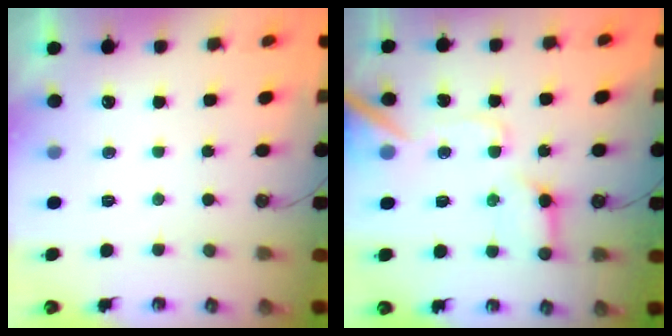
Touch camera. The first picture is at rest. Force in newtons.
{"total": 14.9, "press": 14.8, "slide": 2.0}